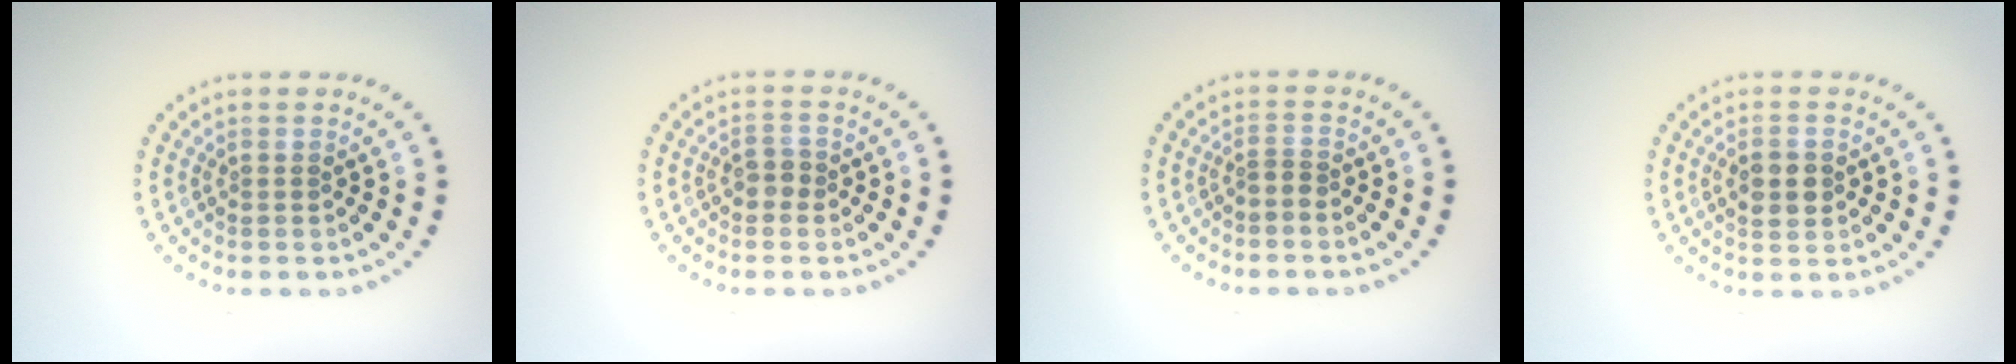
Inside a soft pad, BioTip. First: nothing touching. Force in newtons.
{"total": 1.4, "press": 1.4, "slide": 0.5}
{"total": 0.8, "press": 0.6, "slide": 0.6}
{"total": 3.0, "press": 3.0, "slide": 0.1}